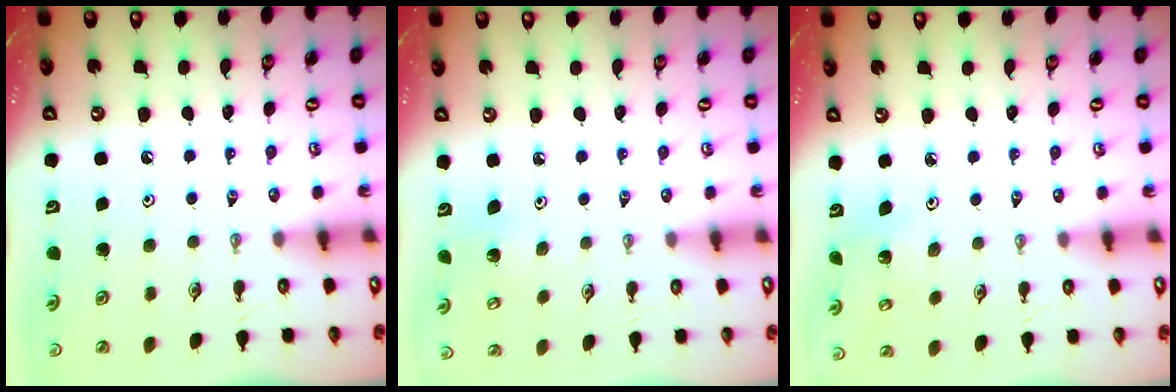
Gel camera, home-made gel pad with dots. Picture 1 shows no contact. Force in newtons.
{"total": 3.2, "press": 3.2, "slide": 0.2}
{"total": 2.0, "press": 2.0, "slide": 0.1}